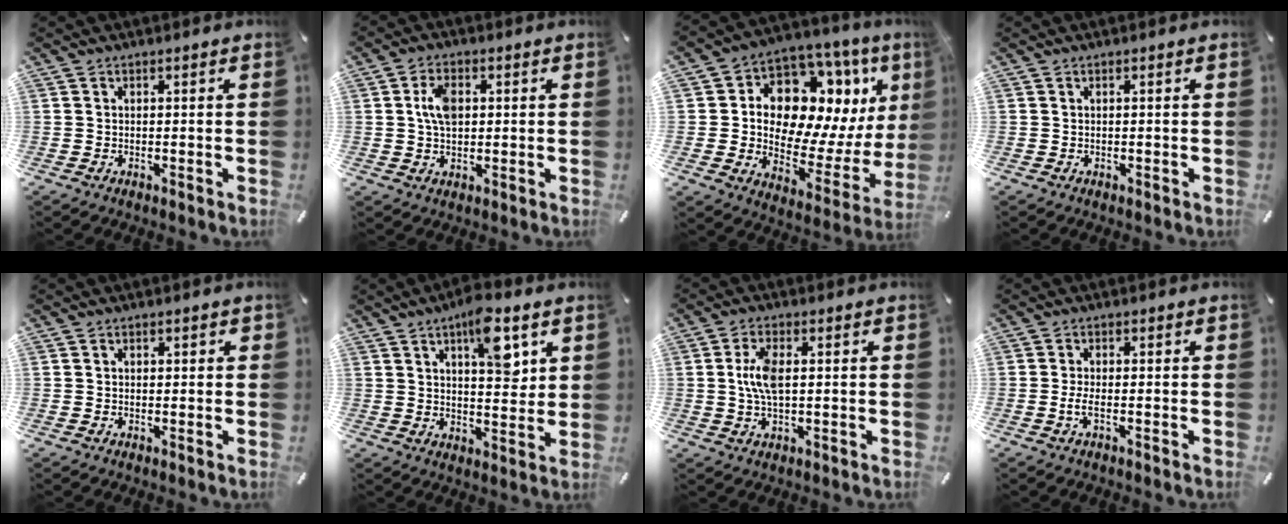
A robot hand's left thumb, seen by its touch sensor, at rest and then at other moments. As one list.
[{"total": 6.4, "force": [1.2, 4.0, 4.8], "torque": [-0.098, 0.006, 0.018]}, {"total": 14.9, "force": [6.8, 9.9, 8.8], "torque": [-0.135, -0.070, 0.123]}, {"total": 0.0}, {"total": 0.9, "force": [0.1, 0.7, 0.5], "torque": [-0.002, 0.001, -0.002]}, {"total": 11.4, "force": [5.7, 5.0, 8.5], "torque": [-0.111, -0.027, 0.091]}, {"total": 6.7, "force": [0.8, 2.9, 5.9], "torque": [-0.146, -0.003, 0.006]}, {"total": 2.8, "force": [-0.6, 0.8, 2.6], "torque": [-0.059, -0.004, -0.015]}]